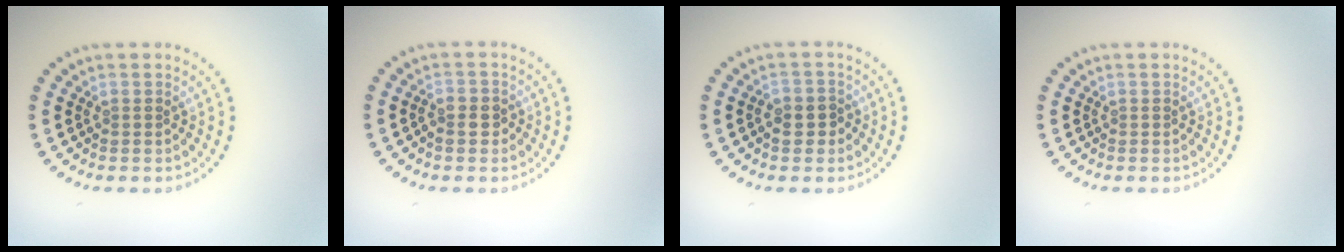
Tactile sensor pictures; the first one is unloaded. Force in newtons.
{"total": 1.4, "press": 1.4, "slide": 0.4}
{"total": 2.2, "press": 2.1, "slide": 0.7}
{"total": 0.0}